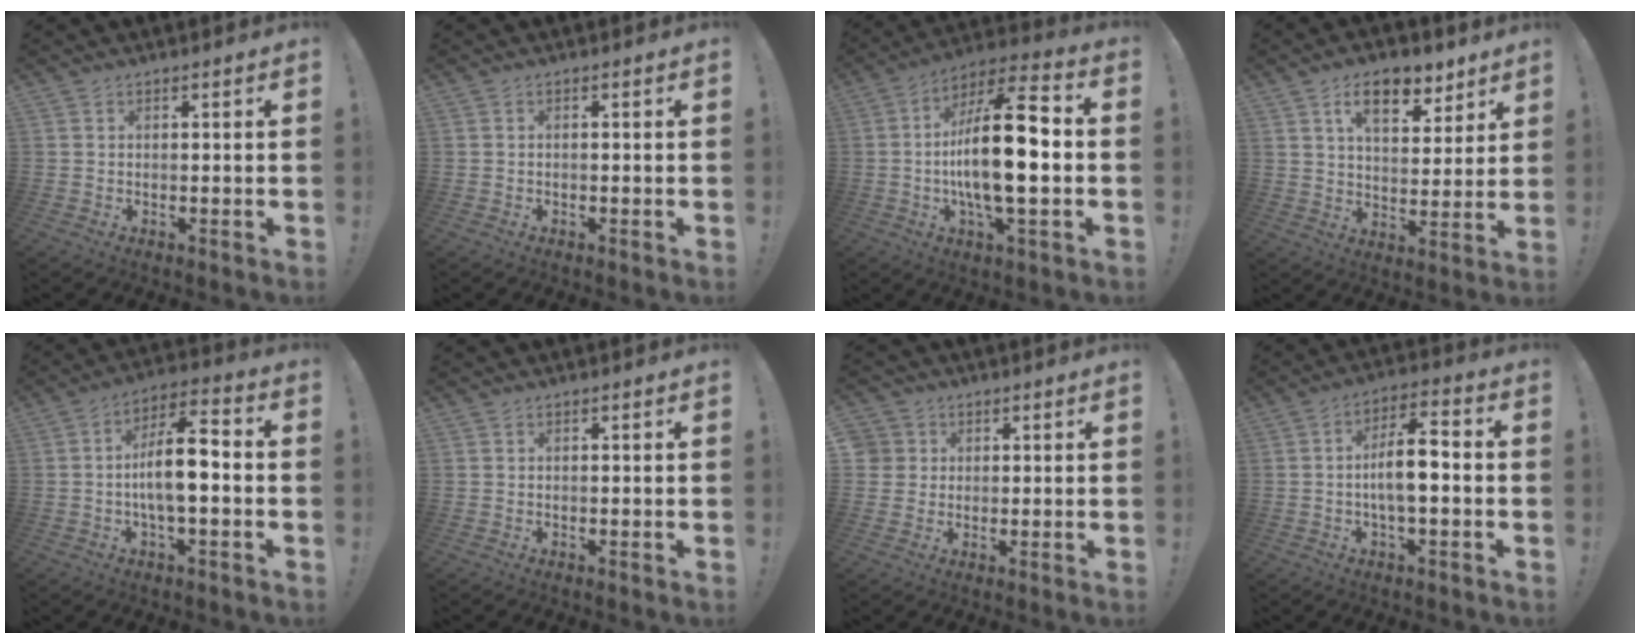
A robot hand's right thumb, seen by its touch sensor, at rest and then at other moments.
{"total": 0.0}
{"total": 21.3, "force": [-2.2, 7.0, 20.0], "torque": [-0.352, 0.008, -0.041]}
{"total": 12.3, "force": [7.2, 6.4, 7.6], "torque": [-0.102, -0.031, 0.127]}
{"total": 12.3, "force": [-1.8, 4.3, 11.4], "torque": [-0.197, 0.010, -0.037]}
{"total": 0.0}
{"total": 4.2, "force": [0.9, 4.0, 0.6], "torque": [-0.016, -0.004, 0.015]}
{"total": 10.3, "force": [-1.7, 3.6, 9.5], "torque": [-0.175, 0.015, -0.033]}